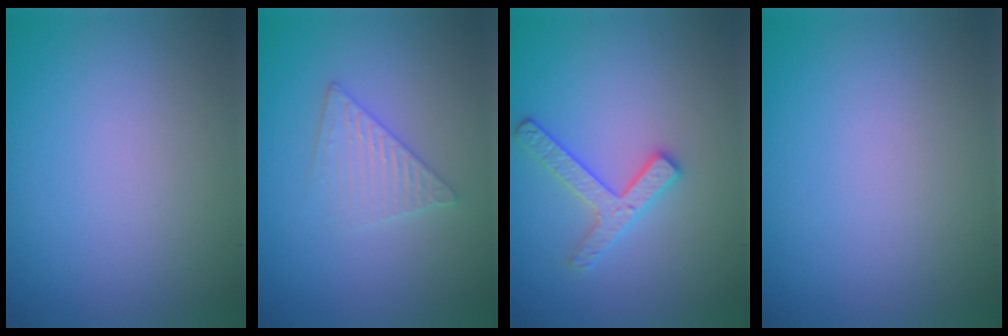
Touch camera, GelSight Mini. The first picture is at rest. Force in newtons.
{"total": 2.6, "press": 2.6, "slide": 0.3}
{"total": 2.6, "press": 2.5, "slide": 0.4}
{"total": 0.0}